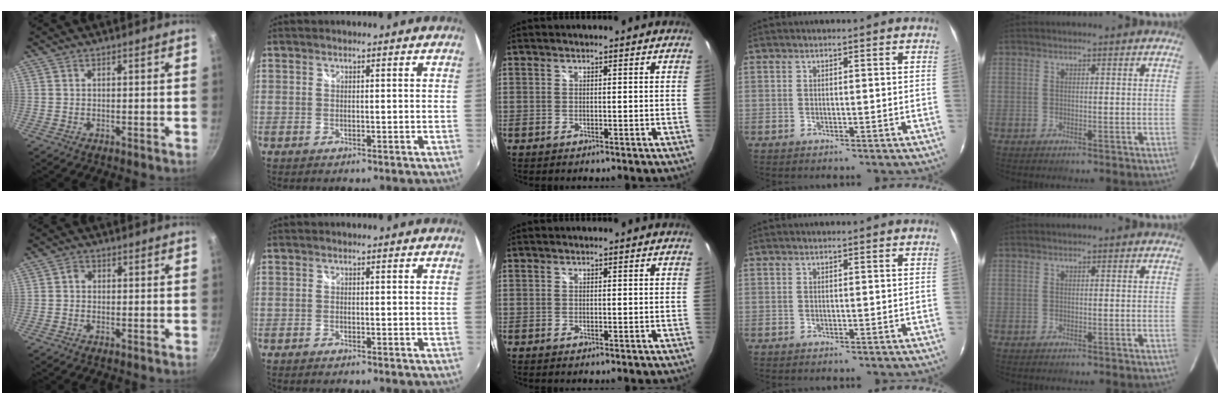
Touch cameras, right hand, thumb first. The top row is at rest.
{"thumb": {"total": 1.6, "force": [0.1, 1.5, 0.6], "torque": [-0.009, 0.003, -0.004]}, "index": {"total": 0.8, "force": [-0.7, 0.2, 0.2], "torque": [-0.008, -0.004, -0.016]}}